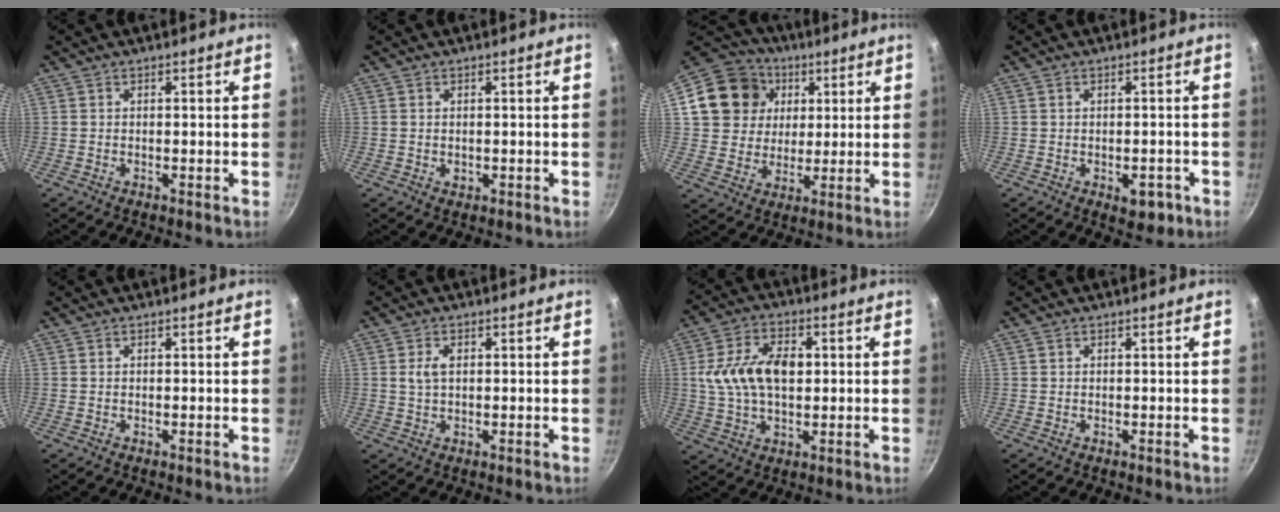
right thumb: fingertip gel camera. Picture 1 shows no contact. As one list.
[{"total": 1.0, "force": [0.0, 0.8, 0.5], "torque": [-0.006, 0.000, 0.001]}, {"total": 15.6, "force": [4.6, 13.6, 6.2], "torque": [-0.096, 0.013, 0.076]}, {"total": 4.6, "force": [-1.7, 2.7, 3.3], "torque": [-0.019, 0.016, -0.012]}, {"total": 0.0}, {"total": 3.1, "force": [0.5, 1.9, 2.4], "torque": [-0.039, 0.003, 0.010]}, {"total": 12.6, "force": [1.4, 7.8, 9.8], "torque": [-0.163, 0.013, 0.019]}, {"total": 0.0}]